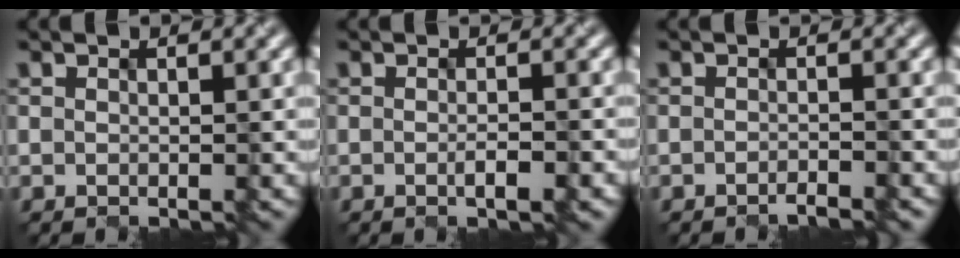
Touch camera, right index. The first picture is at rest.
{"total": 1.7, "force": [-0.8, 0.3, 1.5], "torque": [-0.023, -0.002, -0.011]}
{"total": 1.2, "force": [-1.2, 0.1, 0.5], "torque": [-0.003, -0.001, -0.025]}